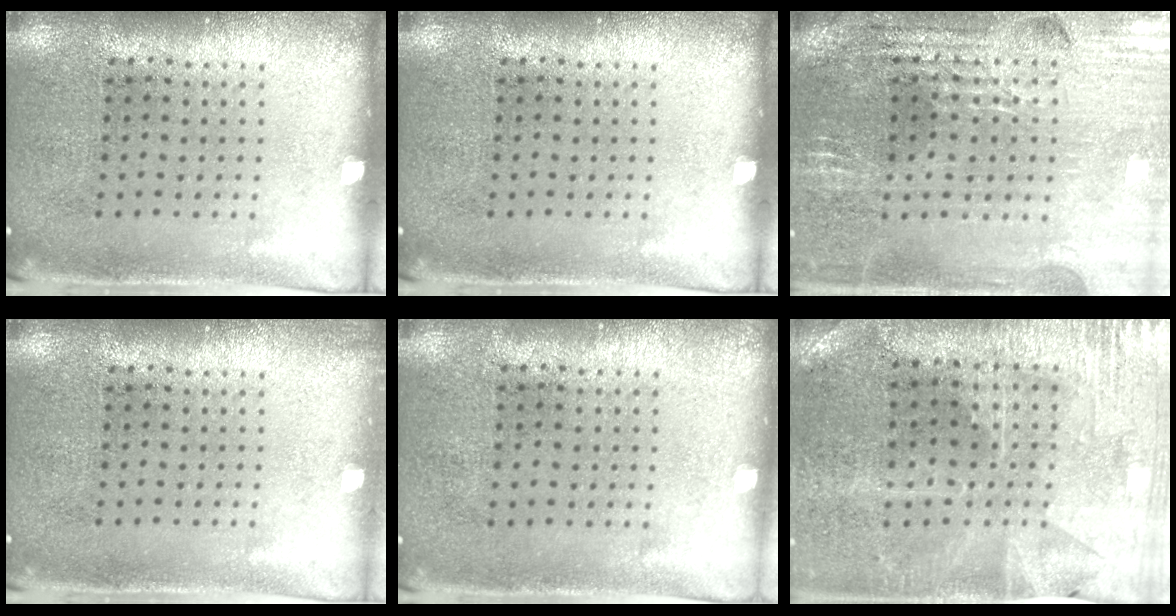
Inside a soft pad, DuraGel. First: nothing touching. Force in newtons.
{"total": 0.0}
{"total": 2.9, "press": 2.8, "slide": 0.5}
{"total": 0.5, "press": 0.5, "slide": 0.1}
{"total": 0.0}
{"total": 1.0, "press": 1.0, "slide": 0.3}